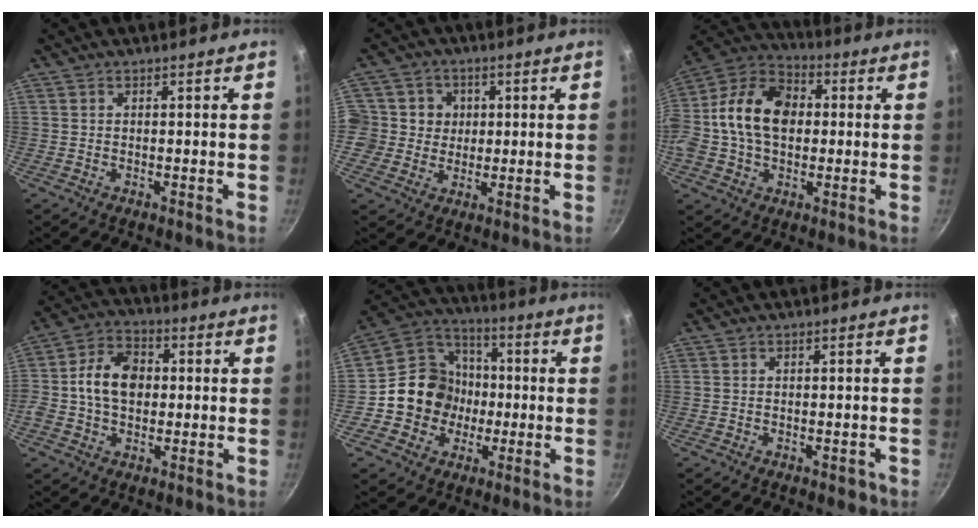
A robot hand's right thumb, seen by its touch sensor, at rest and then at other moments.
{"total": 7.5, "force": [1.0, 7.3, 1.2], "torque": [0.023, 0.005, 0.005]}
{"total": 17.3, "force": [0.8, 12.5, 12.0], "torque": [-0.188, 0.033, -0.005]}
{"total": 11.0, "force": [0.3, 8.1, 7.4], "torque": [-0.107, 0.021, -0.013]}
{"total": 13.7, "force": [-1.9, 12.6, 5.1], "torque": [-0.051, 0.034, -0.048]}
{"total": 1.3, "force": [-0.6, 0.7, 0.8], "torque": [-0.007, 0.007, -0.003]}